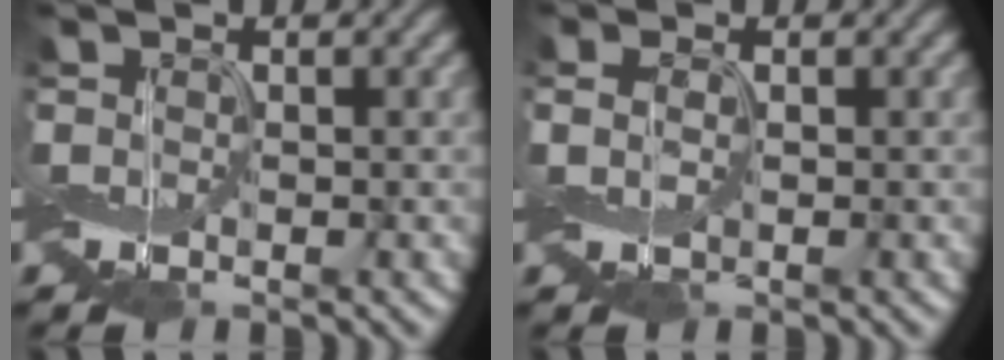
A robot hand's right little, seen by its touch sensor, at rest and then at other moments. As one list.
[{"total": 0.7, "force": [-0.1, 0.3, 0.6], "torque": [-0.015, 0.004, -0.002]}]